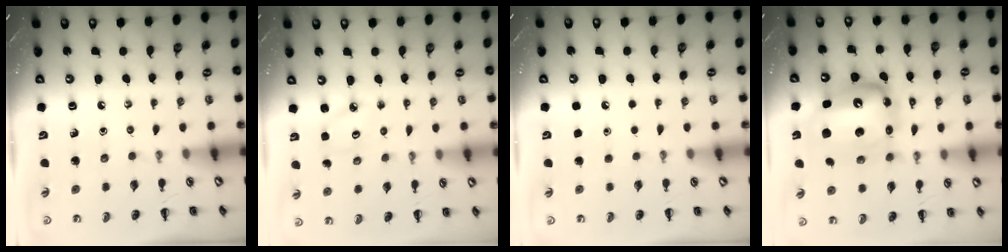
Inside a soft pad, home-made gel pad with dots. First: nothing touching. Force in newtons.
{"total": 2.9, "press": 2.8, "slide": 0.5}
{"total": 1.8, "press": 1.8, "slide": 0.1}
{"total": 14.2, "press": 13.7, "slide": 3.9}